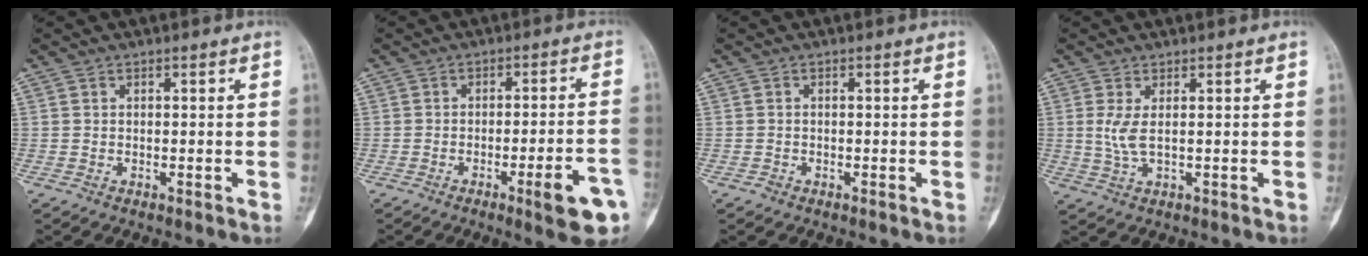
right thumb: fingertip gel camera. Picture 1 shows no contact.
{"total": 9.7, "force": [-4.6, 1.5, 8.4], "torque": [-0.101, 0.020, -0.057]}
{"total": 0.6, "force": [-0.5, 0.4, 0.0], "torque": [0.002, 0.002, -0.013]}
{"total": 3.0, "force": [0.7, 1.2, 2.7], "torque": [-0.075, -0.007, 0.019]}